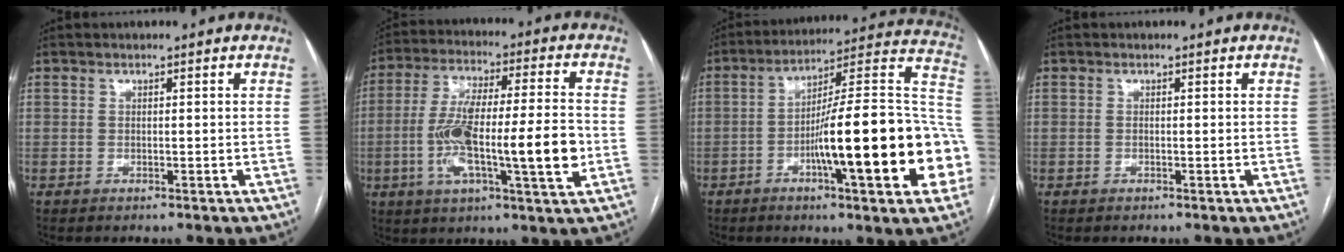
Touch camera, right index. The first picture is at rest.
{"total": 16.7, "force": [-3.1, 2.2, 16.2], "torque": [-0.294, 0.007, -0.052]}
{"total": 25.0, "force": [-6.4, 2.7, 24.0], "torque": [-0.267, 0.019, -0.093]}
{"total": 0.0}